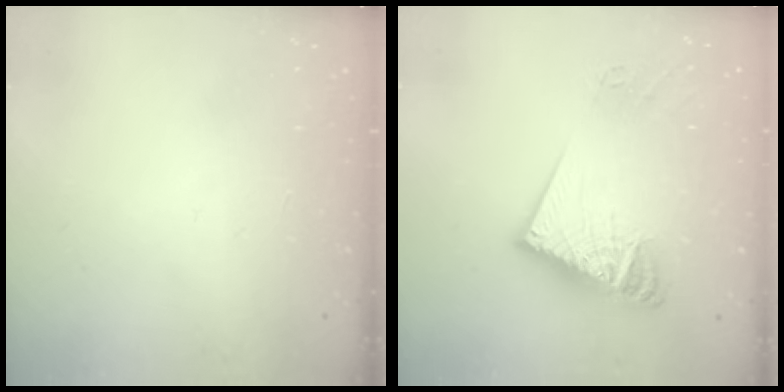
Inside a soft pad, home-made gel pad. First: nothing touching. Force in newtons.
{"total": 16.5, "press": 16.4, "slide": 1.9}